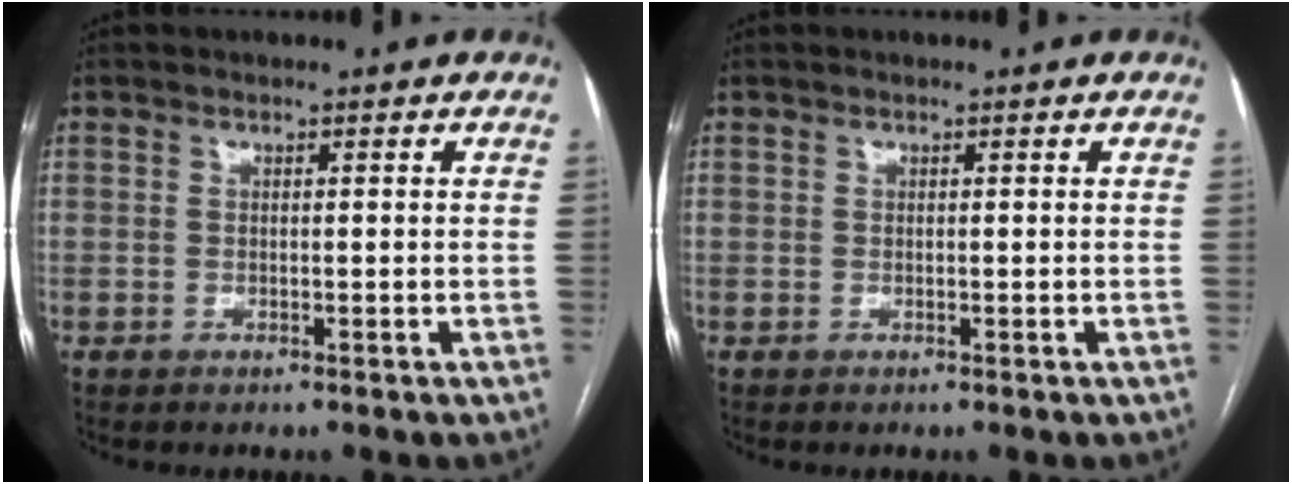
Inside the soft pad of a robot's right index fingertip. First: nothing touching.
{"total": 0.0}